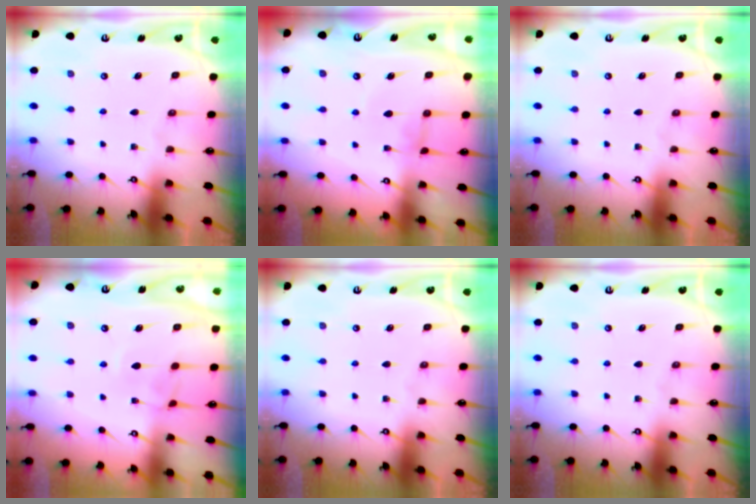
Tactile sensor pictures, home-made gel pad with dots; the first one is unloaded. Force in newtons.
{"total": 1.0, "press": 0.9, "slide": 0.4}
{"total": 0.0}
{"total": 3.0, "press": 3.0, "slide": 0.3}
{"total": 0.0}
{"total": 0.0}